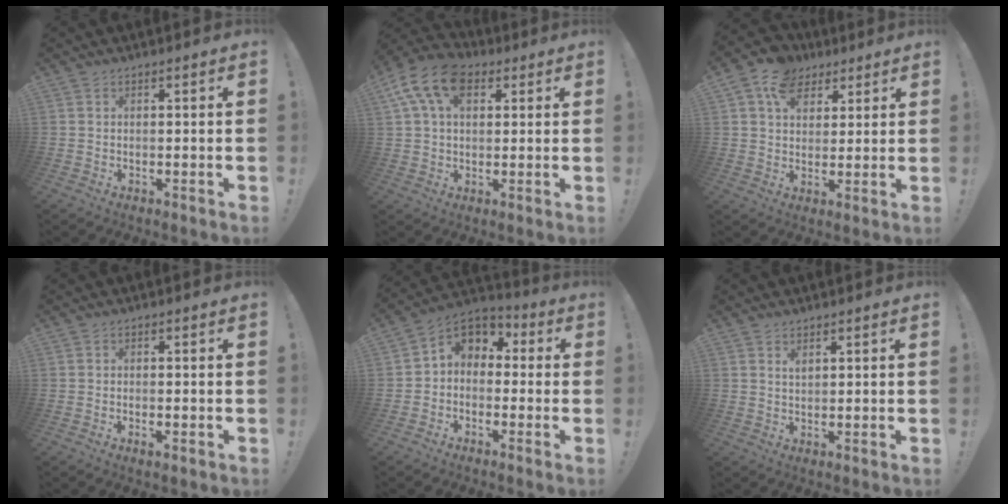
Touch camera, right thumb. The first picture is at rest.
{"total": 13.9, "force": [5.3, 9.0, 9.2], "torque": [-0.168, 0.000, 0.102]}
{"total": 7.2, "force": [5.0, 2.8, 4.3], "torque": [-0.076, -0.020, 0.092]}
{"total": 1.2, "force": [-0.6, 0.4, 1.0], "torque": [-0.016, 0.002, -0.010]}
{"total": 6.2, "force": [-0.5, 5.2, 3.3], "torque": [-0.068, 0.011, -0.002]}
{"total": 1.2, "force": [0.9, 0.3, 0.7], "torque": [-0.012, -0.002, 0.016]}